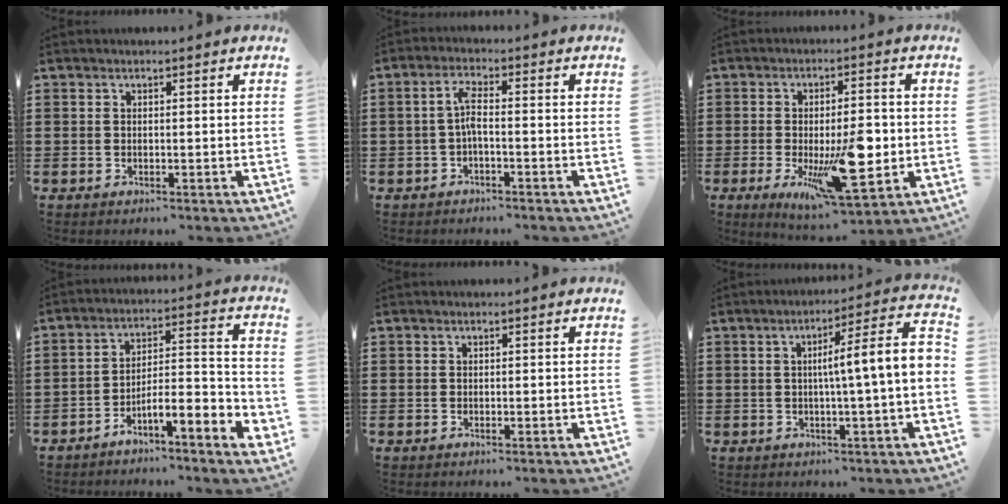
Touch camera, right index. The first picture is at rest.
{"total": 3.3, "force": [-0.8, 0.8, 3.1], "torque": [-0.066, 0.002, -0.019]}
{"total": 13.9, "force": [-2.6, 4.7, 12.8], "torque": [-0.204, -0.019, -0.038]}
{"total": 5.7, "force": [-4.5, 0.3, 3.4], "torque": [-0.058, -0.013, -0.091]}
{"total": 0.0}
{"total": 6.8, "force": [-0.3, -0.2, 6.8], "torque": [-0.110, -0.018, -0.016]}